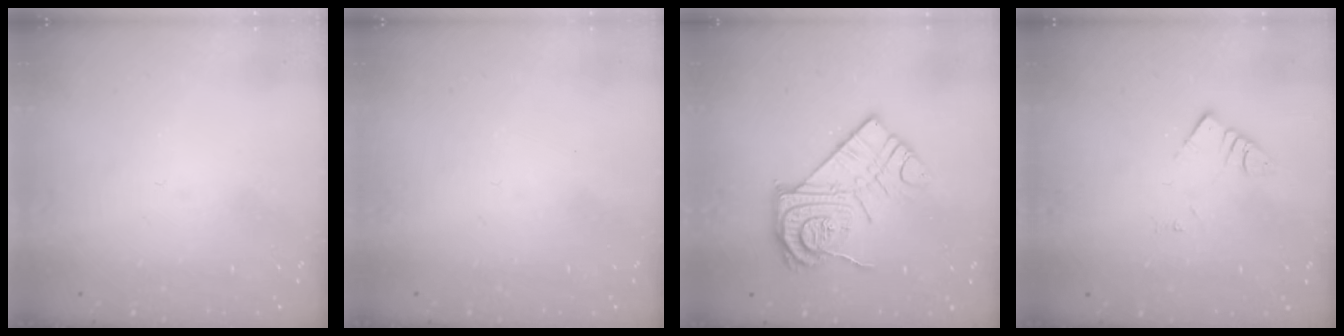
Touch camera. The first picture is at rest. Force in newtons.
{"total": 1.7, "press": 1.6, "slide": 0.1}
{"total": 14.9, "press": 14.8, "slide": 1.2}
{"total": 3.5, "press": 3.5, "slide": 0.2}